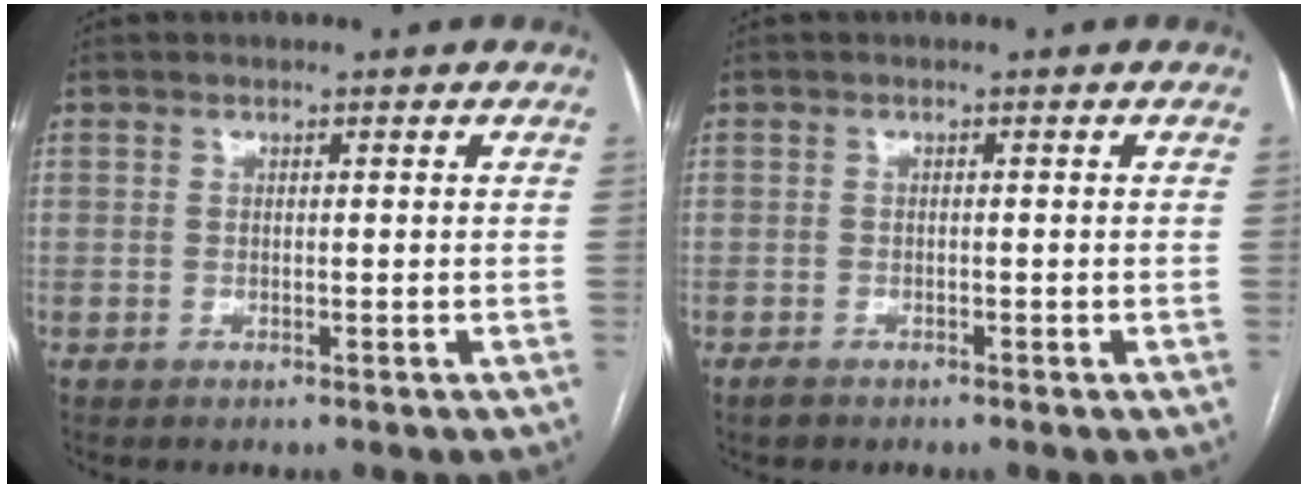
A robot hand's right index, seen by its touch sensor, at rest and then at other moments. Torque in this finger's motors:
{"motor_torque": [-1.12, 1.02, -1.05, -0.07]}